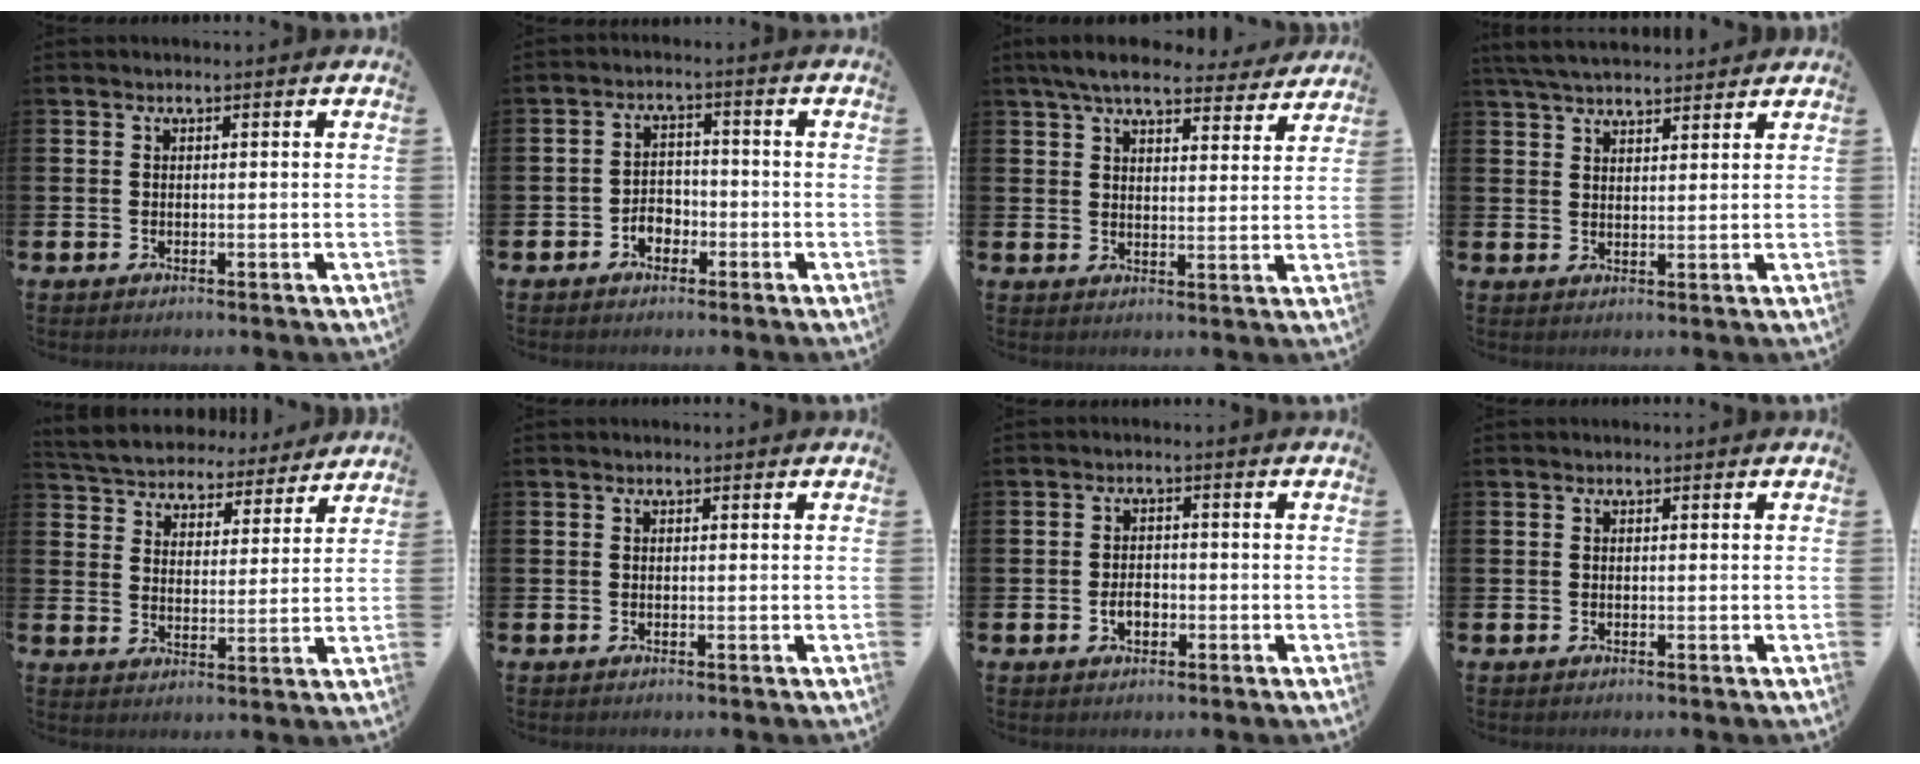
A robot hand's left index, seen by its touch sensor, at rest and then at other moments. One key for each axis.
{"total": 3.0, "fx": -1.8, "fy": 2.1, "fz": 1.1, "tx": -0.018, "ty": 0.005, "tz": -0.041}
{"total": 7.1, "fx": 6.5, "fy": 1.5, "fz": 2.4, "tx": -0.053, "ty": -0.030, "tz": 0.115}
{"total": 4.7, "fx": 4.5, "fy": 0.8, "fz": 1.1, "tx": -0.037, "ty": -0.012, "tz": 0.085}
{"total": 5.5, "fx": 5.2, "fy": 1.5, "fz": -0.1, "tx": -0.029, "ty": -0.040, "tz": 0.090}
{"total": 0.0}
{"total": 2.5, "fx": -0.8, "fy": 1.7, "fz": 1.7, "tx": -0.019, "ty": -0.002, "tz": -0.020}
{"total": 0.0}